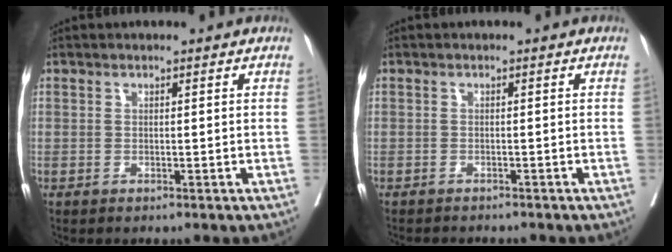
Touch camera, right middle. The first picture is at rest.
{"total": 3.9, "force": [-3.6, 0.6, 1.3], "torque": [-0.019, -0.006, -0.048]}